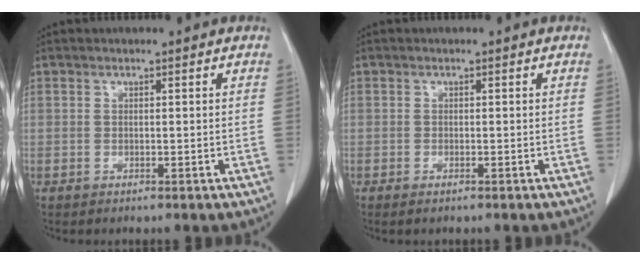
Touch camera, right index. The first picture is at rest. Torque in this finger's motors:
{"motor_torque": [0.06, -0.01, 0.06, 0.02]}